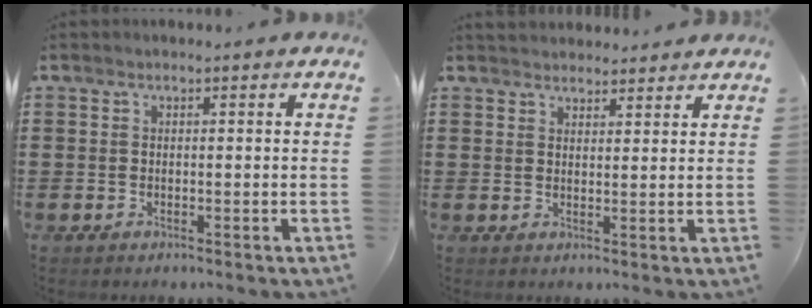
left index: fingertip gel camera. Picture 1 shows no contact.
{"total": 2.4, "force": [2.3, 0.3, -0.5], "torque": [0.002, -0.004, 0.047]}